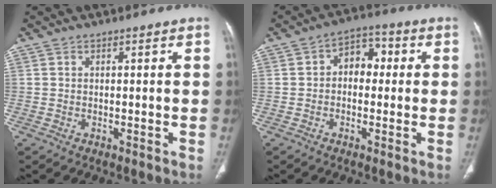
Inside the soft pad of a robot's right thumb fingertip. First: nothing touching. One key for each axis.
{"total": 6.7, "fx": 0.6, "fy": 4.7, "fz": 4.7, "tx": -0.039, "ty": 0.024, "tz": -0.001}